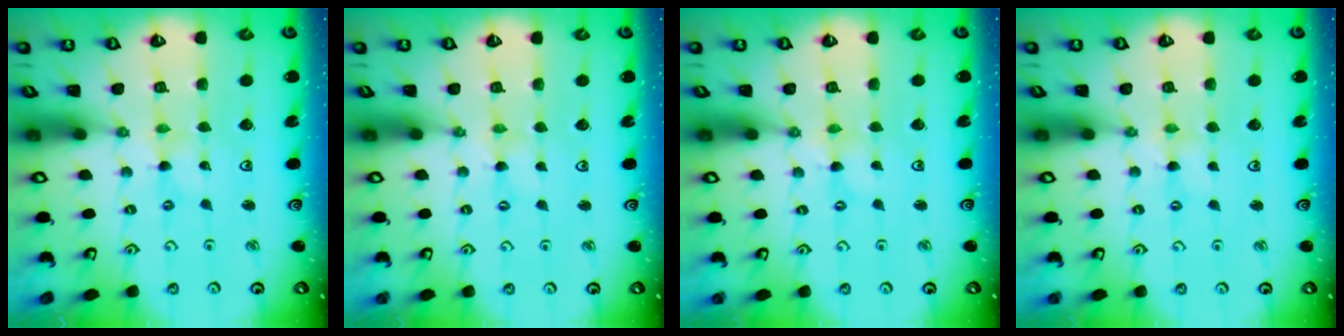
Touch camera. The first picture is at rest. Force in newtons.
{"total": 1.3, "press": 1.3, "slide": 0.3}
{"total": 0.0}
{"total": 0.0}